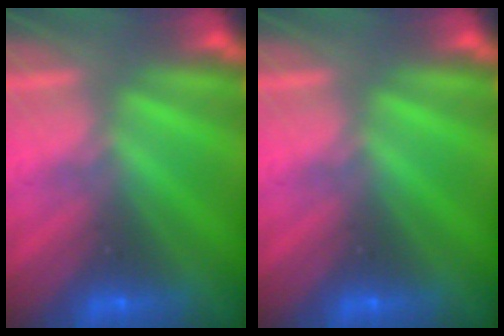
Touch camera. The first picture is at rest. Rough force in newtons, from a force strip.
{"total": 0.0}